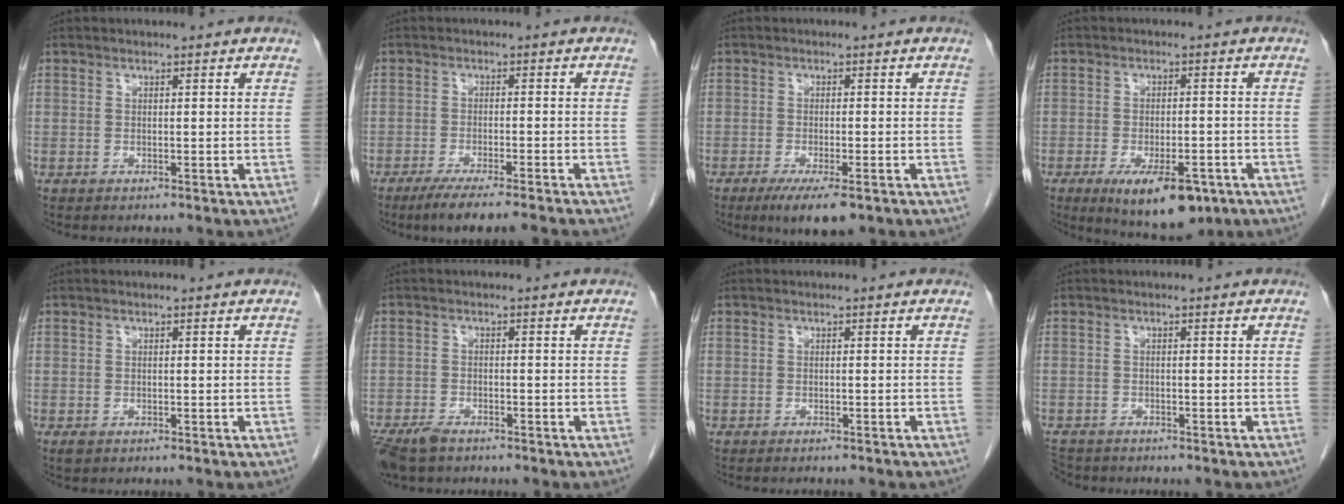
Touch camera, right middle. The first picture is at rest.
{"total": 8.3, "force": [-6.7, -0.3, 4.8], "torque": [-0.060, -0.020, -0.106]}
{"total": 6.3, "force": [-3.9, 1.2, 4.8], "torque": [-0.076, -0.016, -0.058]}
{"total": 10.7, "force": [-6.1, 3.9, 7.9], "torque": [-0.119, -0.013, -0.084]}
{"total": 0.8, "force": [-0.4, 0.5, 0.4], "torque": [-0.010, 0.000, -0.003]}
{"total": 5.6, "force": [-4.3, 2.2, 2.9], "torque": [-0.055, -0.009, -0.075]}
{"total": 2.6, "force": [-2.3, 0.6, 1.0], "torque": [-0.017, -0.005, -0.023]}
{"total": 4.0, "force": [-3.6, 1.7, 0.7], "torque": [-0.014, -0.008, -0.062]}